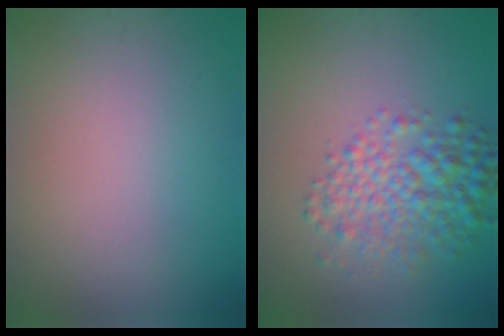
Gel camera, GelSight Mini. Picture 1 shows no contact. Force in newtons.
{"total": 4.9, "press": 4.9, "slide": 0.1}